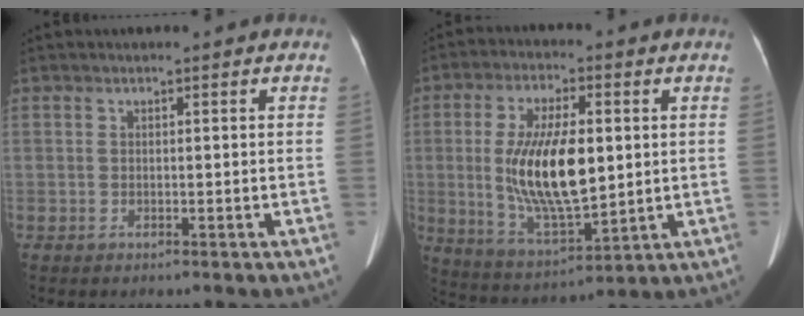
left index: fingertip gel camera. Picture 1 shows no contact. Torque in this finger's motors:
{"motor_torque": [1.33, 0.68, 0.36, 0.19]}